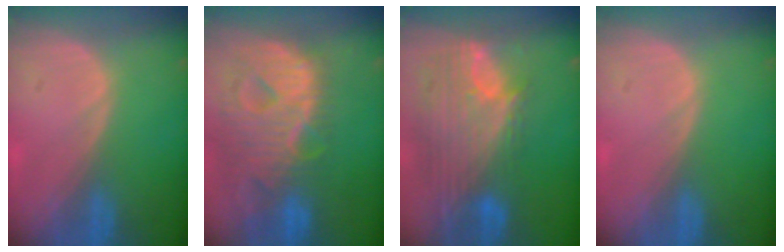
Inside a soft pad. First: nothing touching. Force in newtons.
{"total": 13.0, "press": 11.0, "slide": 6.8}
{"total": 12.1, "press": 10.2, "slide": 6.5}
{"total": 0.0}